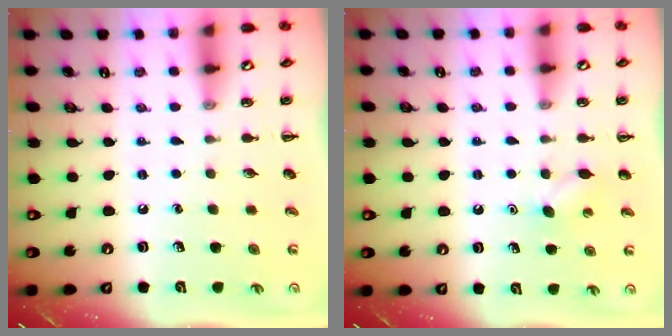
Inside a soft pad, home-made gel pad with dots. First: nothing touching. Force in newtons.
{"total": 5.6, "press": 5.4, "slide": 1.4}